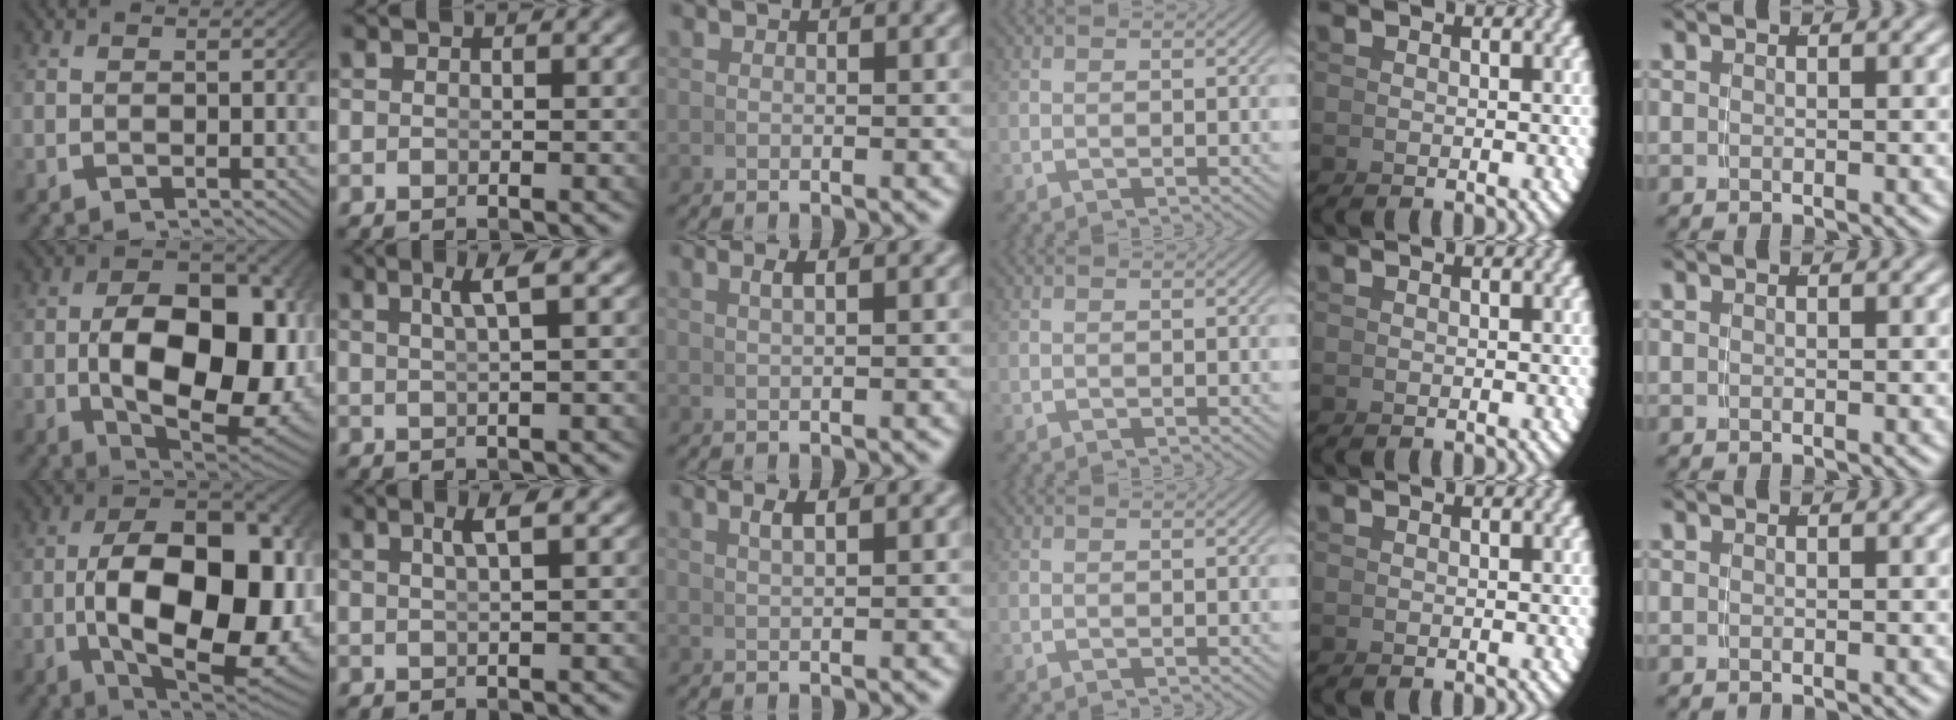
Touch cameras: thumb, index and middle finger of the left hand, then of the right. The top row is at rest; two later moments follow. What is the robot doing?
{"motion": "grasp_and_lifting", "object": "whiteboard"}